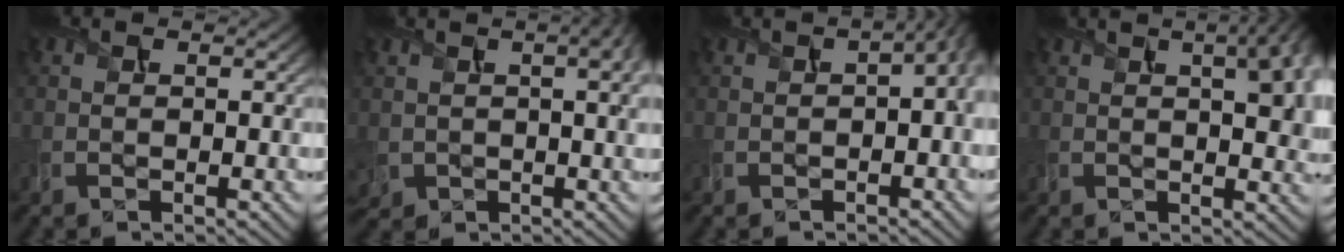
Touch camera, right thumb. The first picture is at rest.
{"total": 7.8, "force": [1.7, 4.2, 6.4], "torque": [-0.116, 0.003, 0.039]}
{"total": 5.6, "force": [-0.3, 2.1, 5.2], "torque": [-0.064, 0.002, 0.002]}
{"total": 11.7, "force": [3.2, 5.1, 10.1], "torque": [-0.131, 0.038, 0.039]}